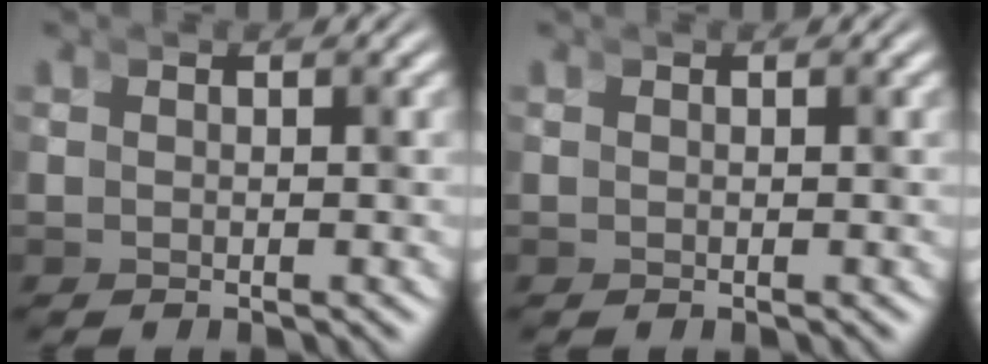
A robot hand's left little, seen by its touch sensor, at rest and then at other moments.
{"total": 0.0}